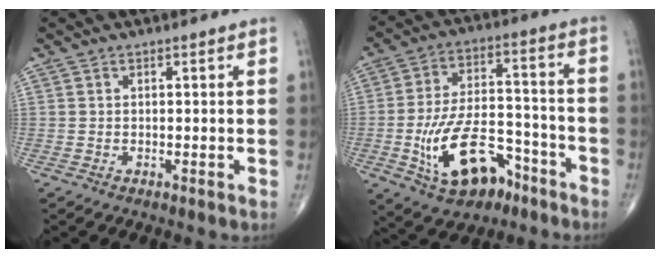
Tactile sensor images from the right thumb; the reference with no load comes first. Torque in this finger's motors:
{"motor_torque": [0.18, 0.42, 0.76, 0.20, 0.38]}